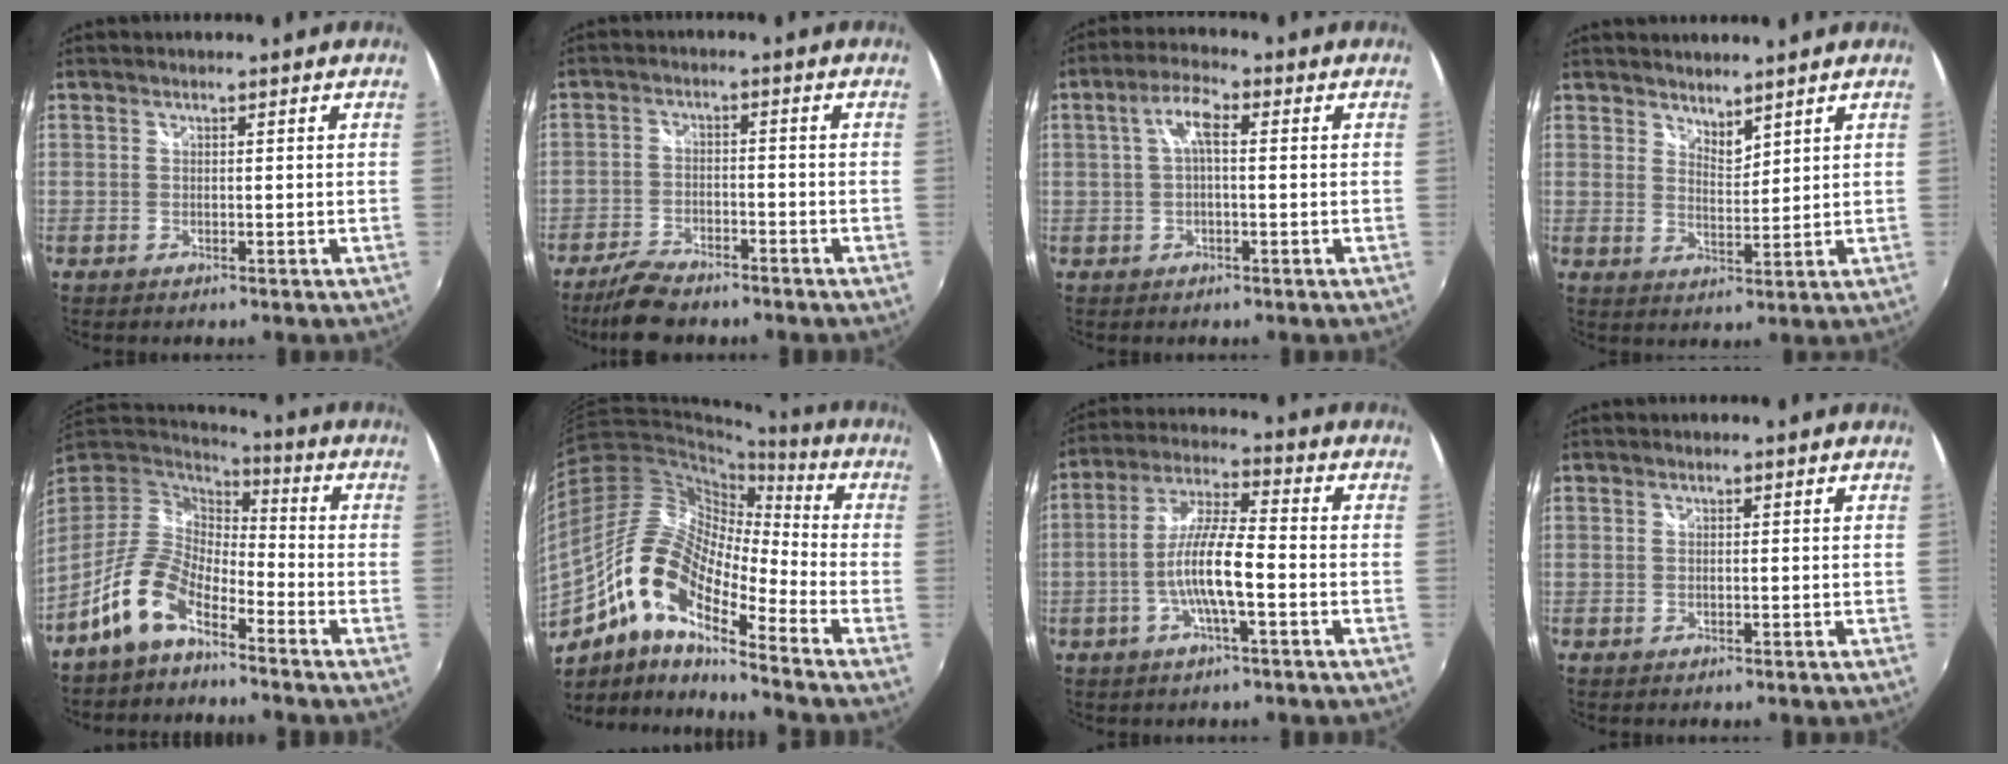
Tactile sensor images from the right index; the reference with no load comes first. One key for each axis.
{"total": 7.9, "fx": -6.5, "fy": 2.6, "fz": 3.5, "tx": -0.096, "ty": -0.012, "tz": -0.118}
{"total": 4.9, "fx": 0.5, "fy": 1.6, "fz": 4.6, "tx": -0.089, "ty": 0.015, "tz": 0.011}
{"total": 3.5, "fx": 3.2, "fy": 1.0, "fz": 1.1, "tx": -0.013, "ty": -0.003, "tz": 0.054}
{"total": 10.7, "fx": -7.2, "fy": 4.6, "fz": 6.4, "tx": -0.132, "ty": 0.015, "tz": -0.146}
{"total": 16.4, "fx": -8.4, "fy": 5.5, "fz": 13.0, "tx": -0.232, "ty": 0.006, "tz": -0.179}
{"total": 9.7, "fx": -3.1, "fy": 1.2, "fz": 9.1, "tx": -0.185, "ty": 0.005, "tz": -0.058}
{"total": 0.0}